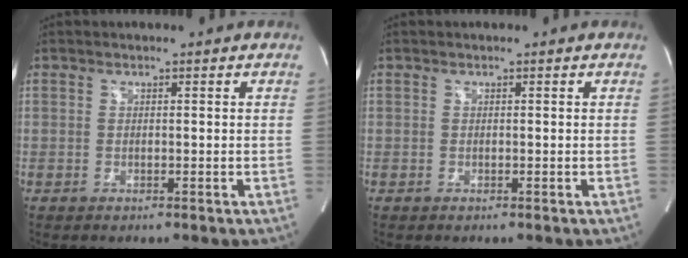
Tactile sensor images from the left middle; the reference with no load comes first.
{"total": 0.0}